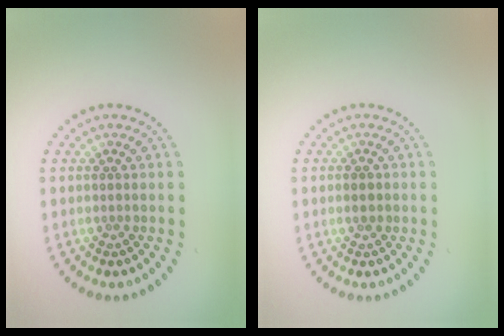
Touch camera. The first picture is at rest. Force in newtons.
{"total": 1.6, "press": 1.6, "slide": 0.2}